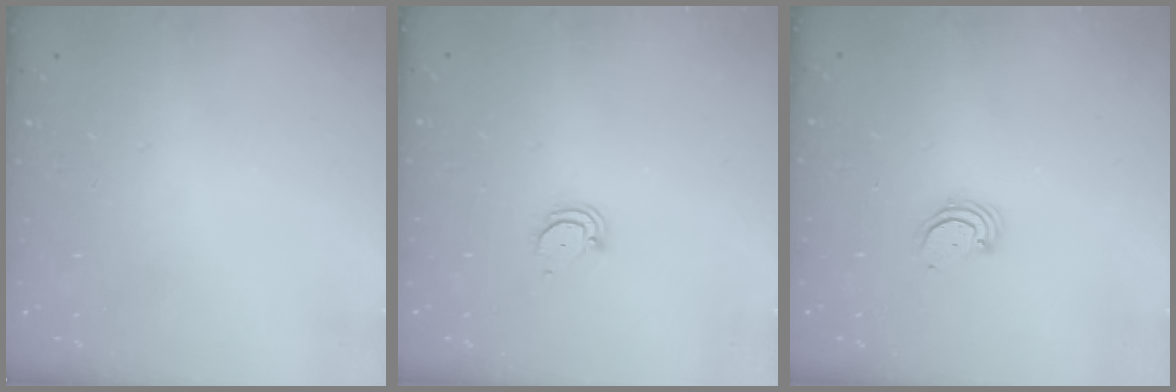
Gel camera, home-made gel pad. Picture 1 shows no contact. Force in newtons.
{"total": 2.7, "press": 2.7, "slide": 0.2}
{"total": 2.3, "press": 2.3, "slide": 0.2}